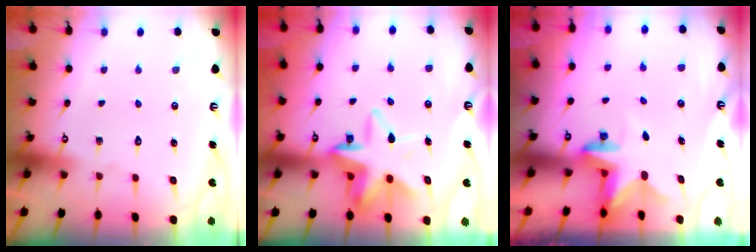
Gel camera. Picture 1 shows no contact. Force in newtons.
{"total": 11.6, "press": 11.2, "slide": 3.0}
{"total": 2.6, "press": 2.6, "slide": 0.5}